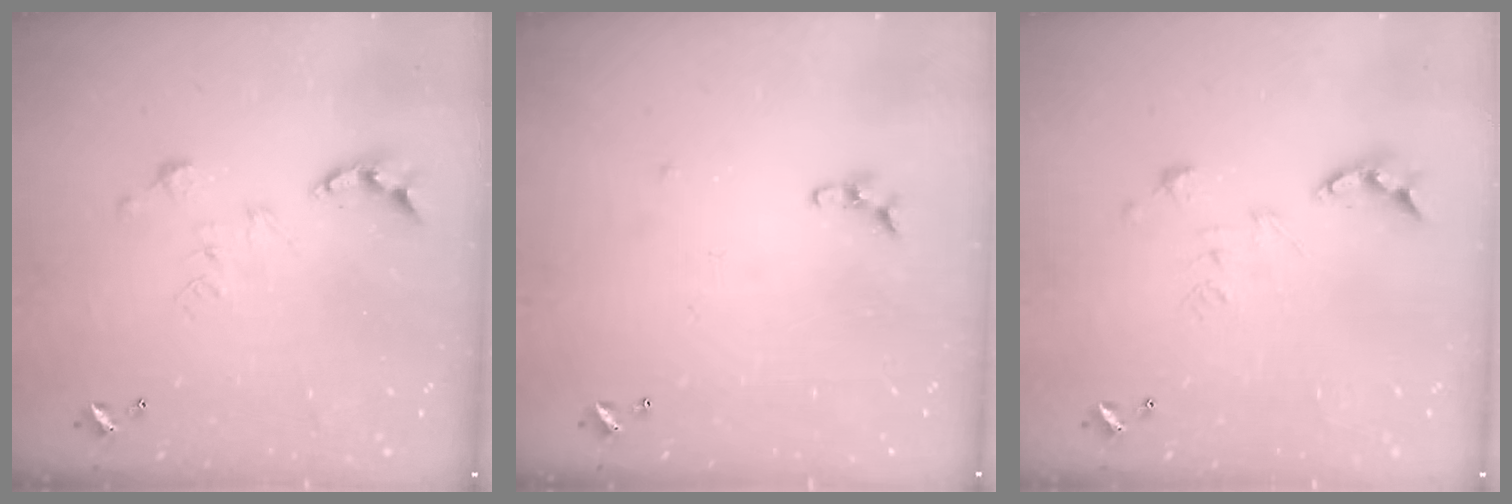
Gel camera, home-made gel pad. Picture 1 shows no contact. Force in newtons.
{"total": 4.6, "press": 4.5, "slide": 0.7}
{"total": 2.7, "press": 2.2, "slide": 1.5}